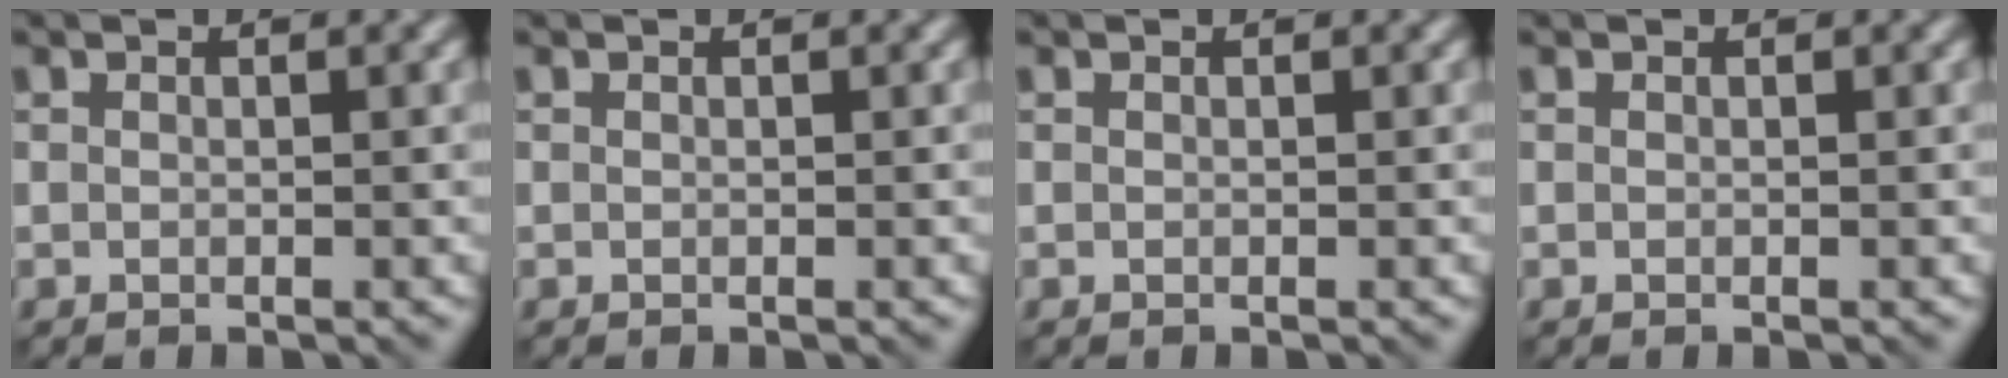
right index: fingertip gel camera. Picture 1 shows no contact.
{"total": 0.0}
{"total": 0.0}
{"total": 0.0}